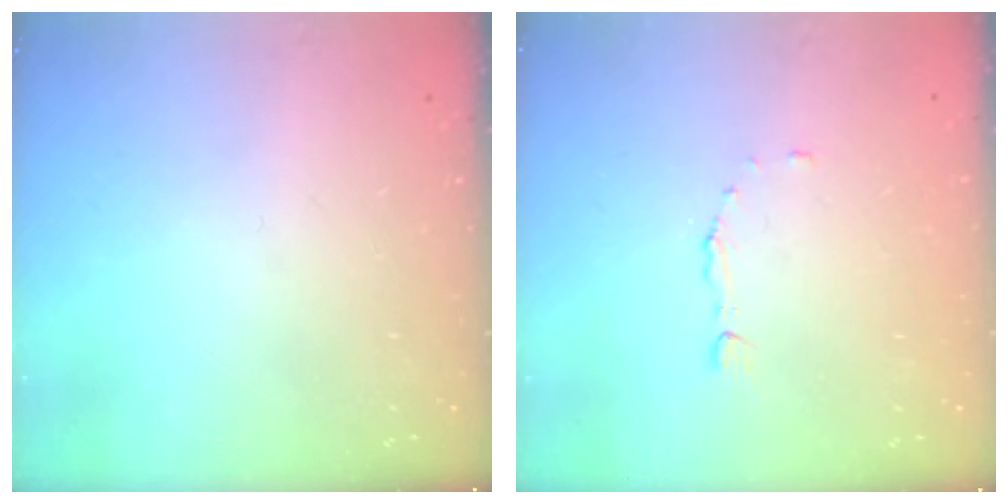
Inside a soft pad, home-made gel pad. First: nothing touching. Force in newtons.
{"total": 3.0, "press": 2.9, "slide": 0.7}